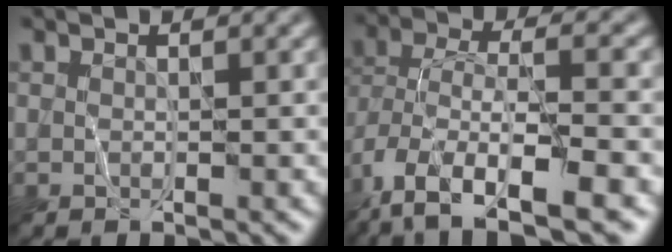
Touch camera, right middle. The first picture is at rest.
{"total": 11.3, "force": [-5.7, 5.1, 8.3], "torque": [-0.173, -0.010, -0.090]}